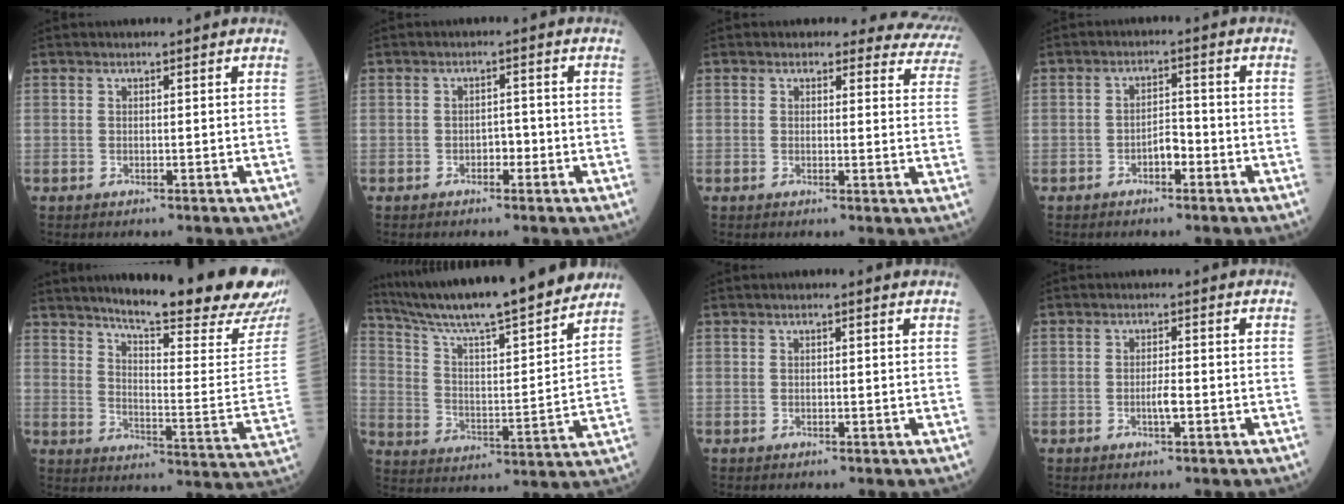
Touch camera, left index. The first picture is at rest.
{"total": 1.8, "force": [-1.0, 0.9, 1.2], "torque": [-0.009, 0.002, -0.020]}
{"total": 11.3, "force": [10.6, 3.9, 0.4], "torque": [0.049, -0.049, 0.067]}
{"total": 3.0, "force": [-1.8, 1.2, 2.1], "torque": [-0.028, 0.004, -0.035]}
{"total": 24.7, "force": [20.9, 1.4, 13.2], "torque": [-0.191, -0.084, 0.259]}
{"total": 22.6, "force": [19.8, 1.0, 10.7], "torque": [-0.181, -0.018, 0.302]}
{"total": 0.7, "force": [0.3, 0.1, 0.7], "torque": [-0.013, 0.005, -0.001]}
{"total": 2.1, "force": [-0.9, 0.3, 1.9], "torque": [-0.035, -0.003, -0.017]}